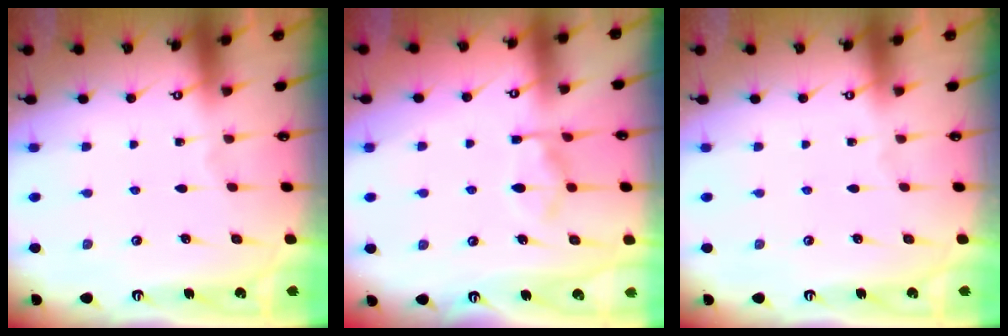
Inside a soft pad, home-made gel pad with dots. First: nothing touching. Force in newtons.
{"total": 9.4, "press": 9.4, "slide": 0.8}
{"total": 0.0}